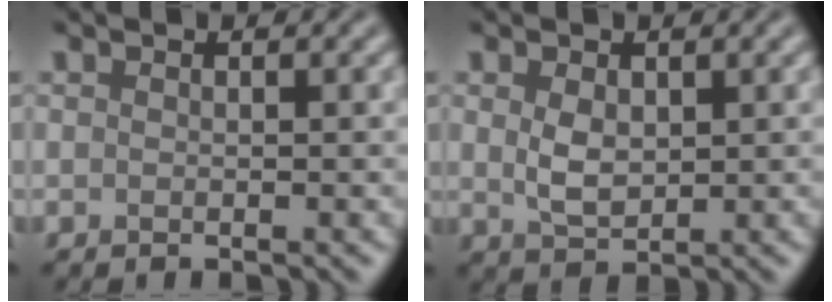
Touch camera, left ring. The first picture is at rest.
{"total": 2.7, "force": [0.6, 1.7, 2.0], "torque": [-0.045, -0.001, 0.015]}